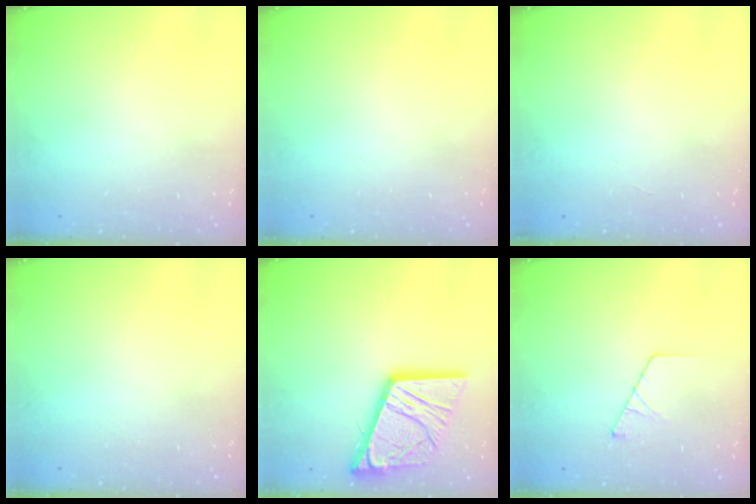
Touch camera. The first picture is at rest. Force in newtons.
{"total": 0.0}
{"total": 0.0}
{"total": 0.0}
{"total": 18.0, "press": 17.9, "slide": 2.1}
{"total": 3.8, "press": 3.8, "slide": 0.4}